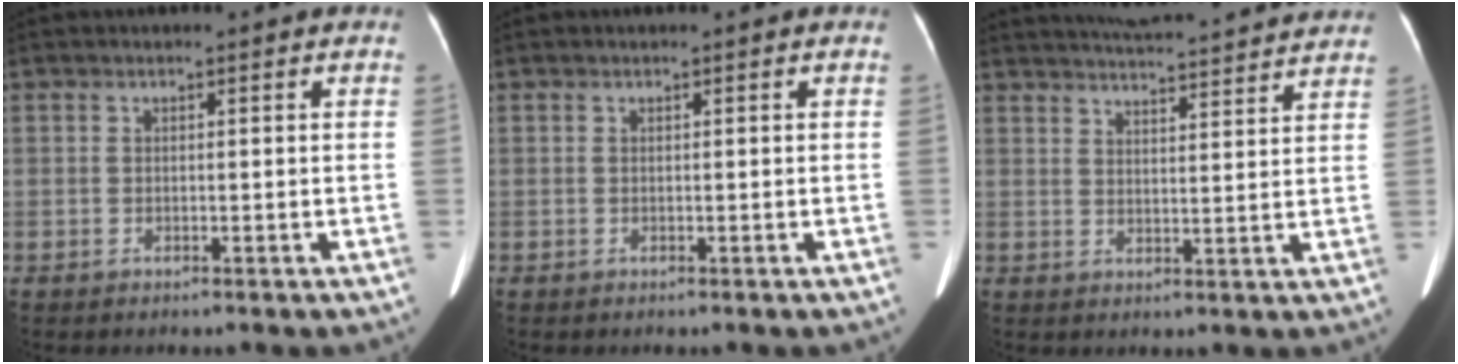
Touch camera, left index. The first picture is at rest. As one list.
[{"total": 0.0}, {"total": 17.6, "force": [16.5, 1.4, 6.1], "torque": [-0.093, 0.018, 0.215]}]